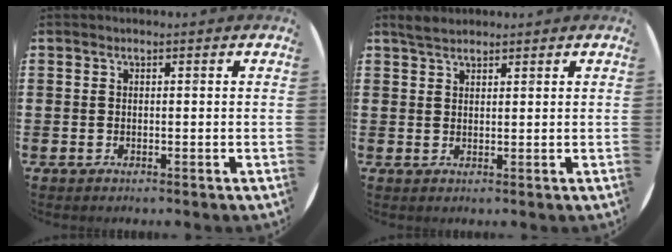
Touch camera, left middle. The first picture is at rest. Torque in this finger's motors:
{"motor_torque": [0.54, -0.51, 0.03, 0.03]}